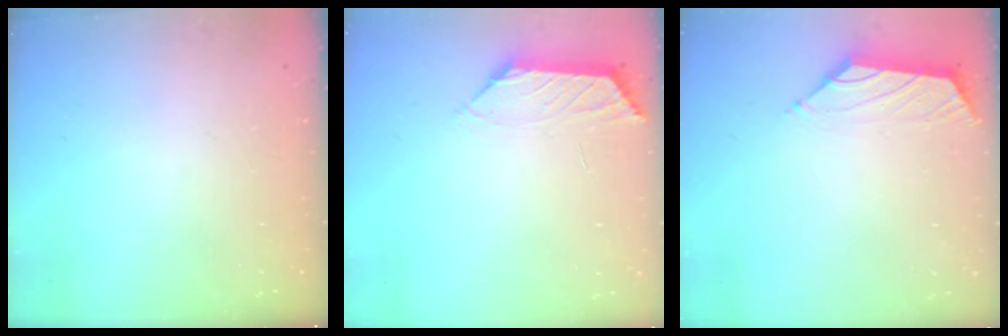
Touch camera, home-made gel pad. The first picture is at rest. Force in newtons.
{"total": 1.3, "press": 1.2, "slide": 0.4}
{"total": 1.5, "press": 1.4, "slide": 0.6}